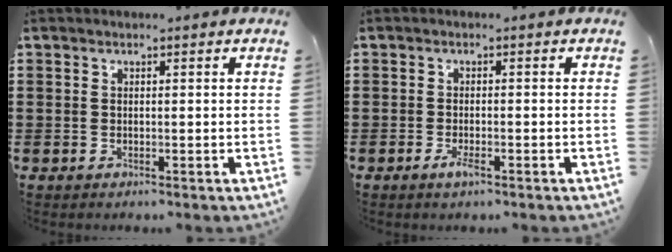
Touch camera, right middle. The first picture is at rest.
{"total": 2.1, "force": [-1.0, 0.5, 1.8], "torque": [-0.045, -0.006, -0.023]}